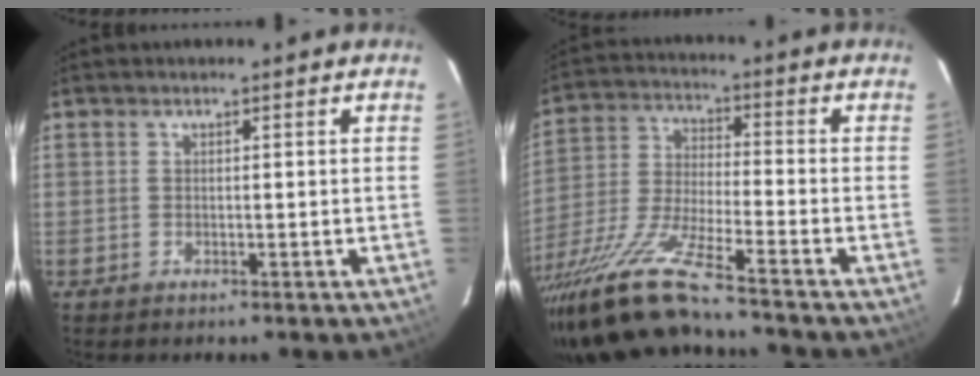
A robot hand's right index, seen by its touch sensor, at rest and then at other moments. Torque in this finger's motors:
{"motor_torque": [2.14, 0.00, 1.06, 0.21]}